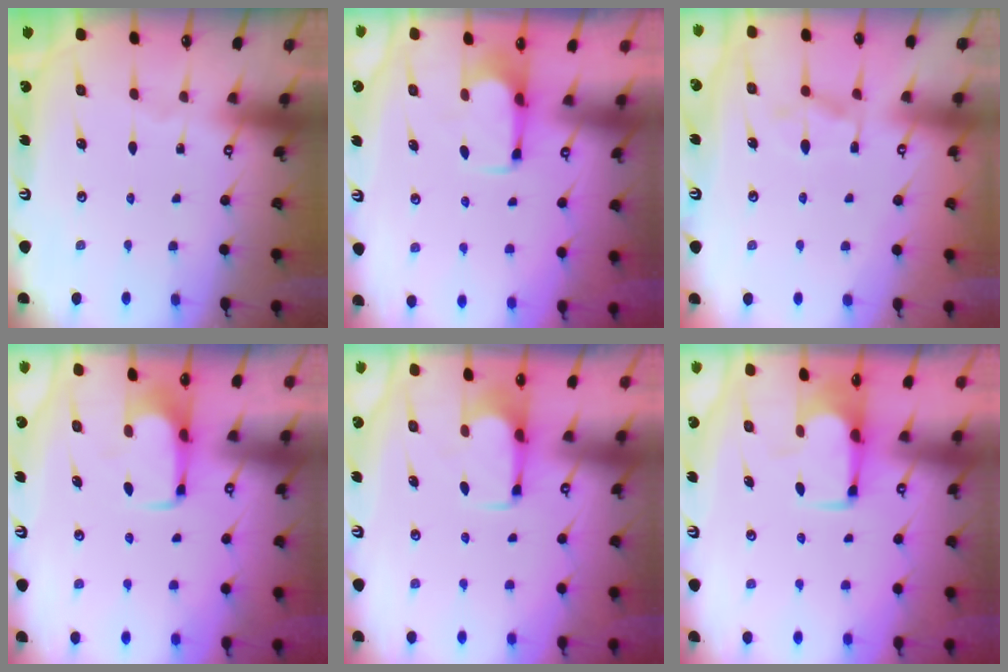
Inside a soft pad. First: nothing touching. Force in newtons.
{"total": 2.8, "press": 2.6, "slide": 1.0}
{"total": 1.7, "press": 0.9, "slide": 1.5}
{"total": 2.1, "press": 2.1, "slide": 0.4}
{"total": 2.8, "press": 2.7, "slide": 0.9}
{"total": 1.9, "press": 1.7, "slide": 0.8}